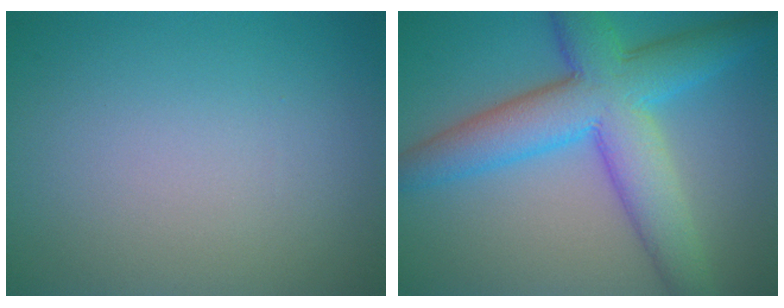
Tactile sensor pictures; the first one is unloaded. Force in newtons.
{"total": 9.2, "press": 9.2, "slide": 0.2}